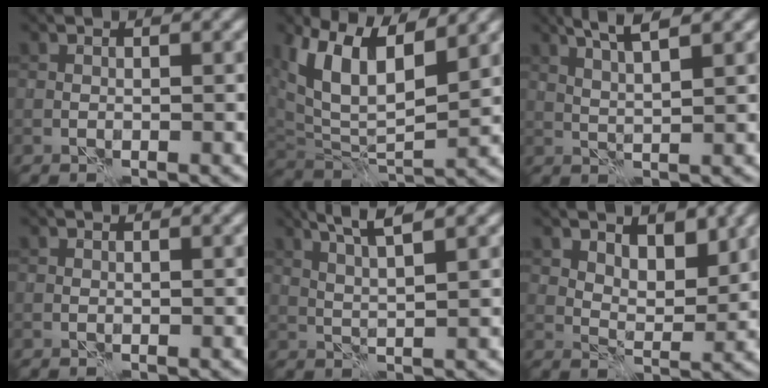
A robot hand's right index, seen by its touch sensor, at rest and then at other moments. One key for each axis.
{"total": 10.0, "fx": 5.3, "fy": 4.2, "fz": 7.4, "tx": -0.139, "ty": 0.009, "tz": 0.093}
{"total": 3.8, "fx": 2.5, "fy": 0.5, "fz": 2.8, "tx": -0.047, "ty": 0.003, "tz": 0.042}
{"total": 0.0}
{"total": 4.4, "fx": 2.9, "fy": 0.6, "fz": 3.3, "tx": -0.058, "ty": 0.006, "tz": 0.046}
{"total": 3.6, "fx": 2.3, "fy": 1.9, "fz": 2.0, "tx": -0.035, "ty": -0.014, "tz": 0.035}